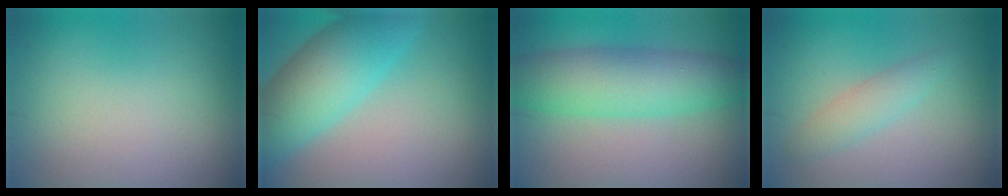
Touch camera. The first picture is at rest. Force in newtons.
{"total": 7.9, "press": 7.9, "slide": 0.2}
{"total": 6.8, "press": 6.8, "slide": 0.1}
{"total": 2.1, "press": 2.1, "slide": 0.2}